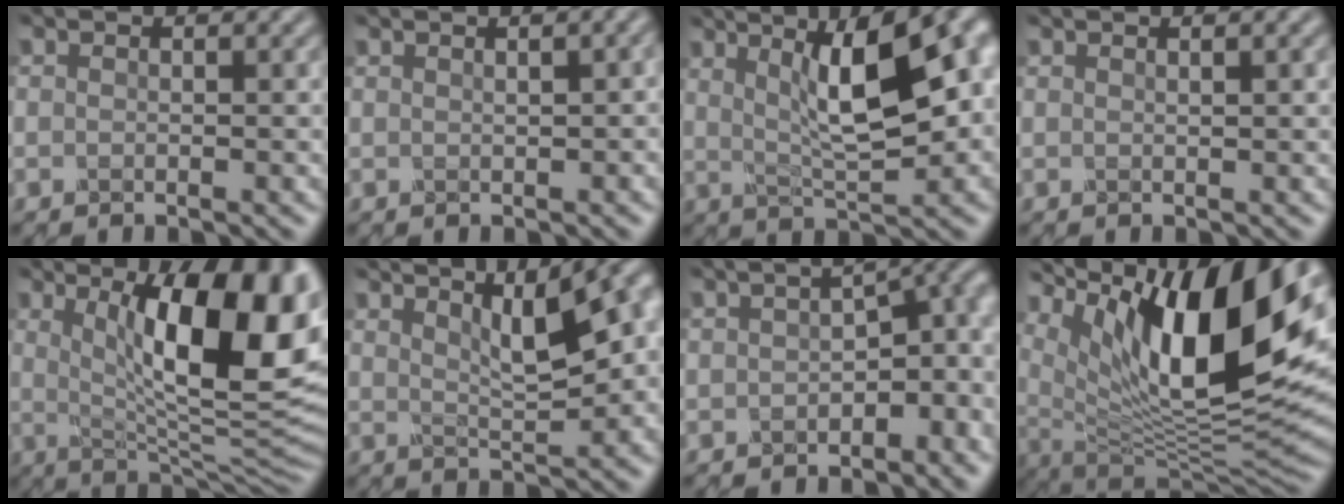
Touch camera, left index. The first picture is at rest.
{"total": 2.1, "force": [1.0, 0.5, 1.8], "torque": [-0.021, 0.009, 0.014]}
{"total": 10.5, "force": [3.3, 2.8, 9.5], "torque": [-0.135, 0.014, 0.058]}
{"total": 1.5, "force": [0.8, 0.4, 1.2], "torque": [-0.015, 0.004, 0.009]}
{"total": 14.4, "force": [3.6, 4.3, 13.3], "torque": [-0.168, -0.008, 0.054]}
{"total": 8.7, "force": [4.6, 2.7, 6.9], "torque": [-0.080, 0.032, 0.064]}
{"total": 6.6, "force": [-0.9, 3.7, 5.3], "torque": [-0.054, 0.006, -0.017]}
{"total": 16.3, "force": [7.0, 5.4, 13.6], "torque": [-0.233, 0.010, 0.123]}